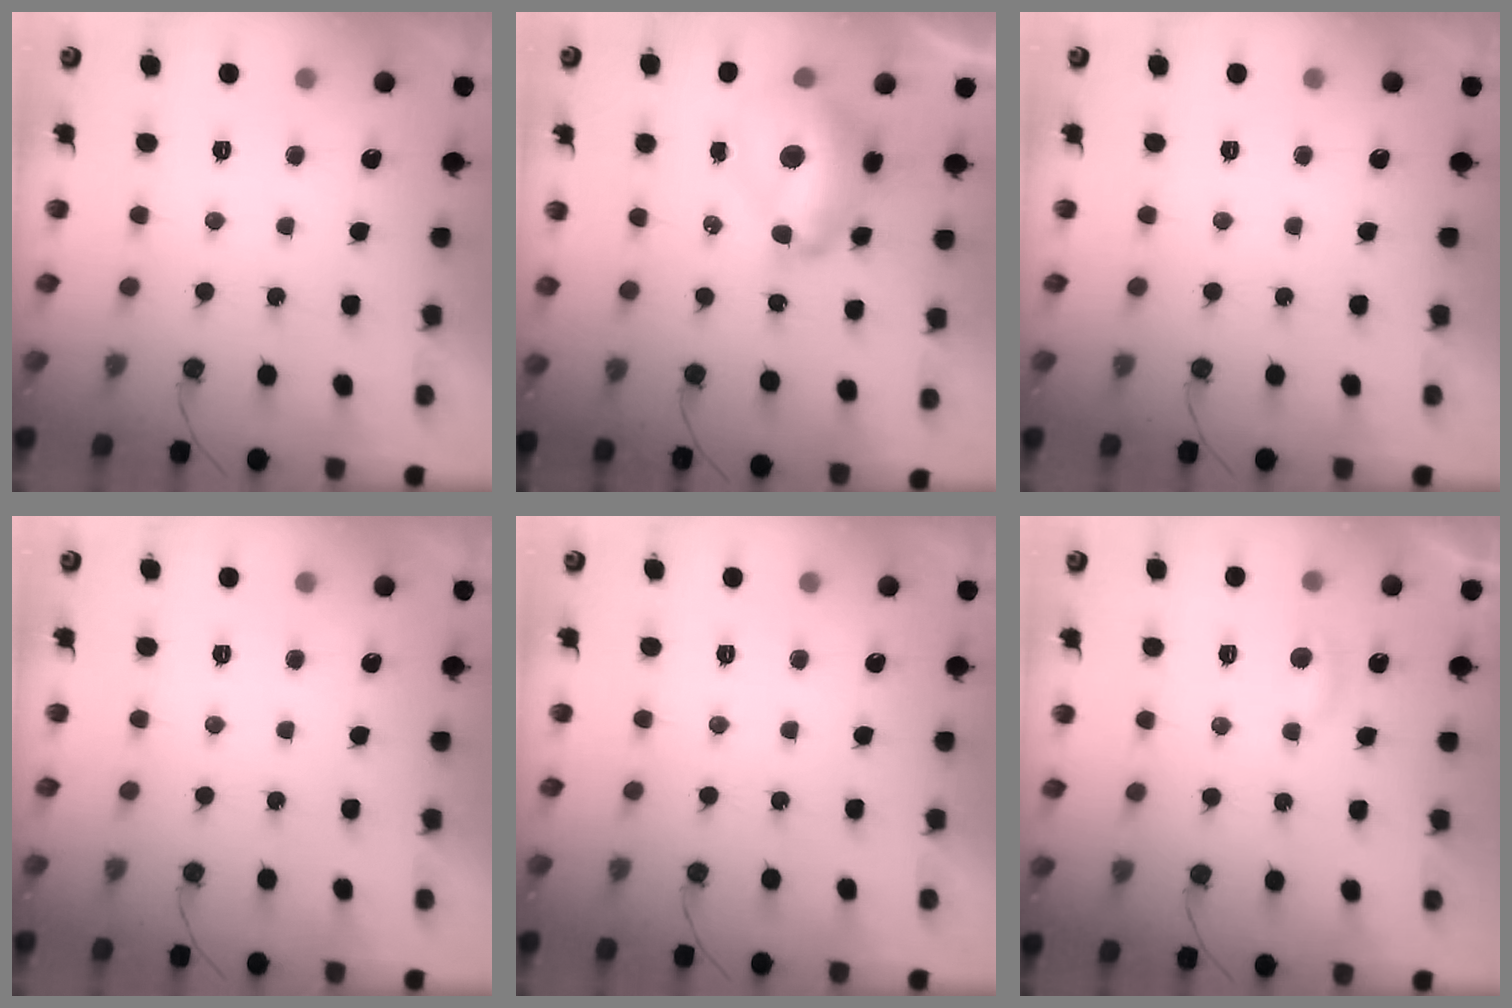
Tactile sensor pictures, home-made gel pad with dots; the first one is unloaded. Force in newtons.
{"total": 12.6, "press": 12.6, "slide": 1.1}
{"total": 0.0}
{"total": 0.0}
{"total": 0.0}
{"total": 3.2, "press": 3.1, "slide": 0.3}